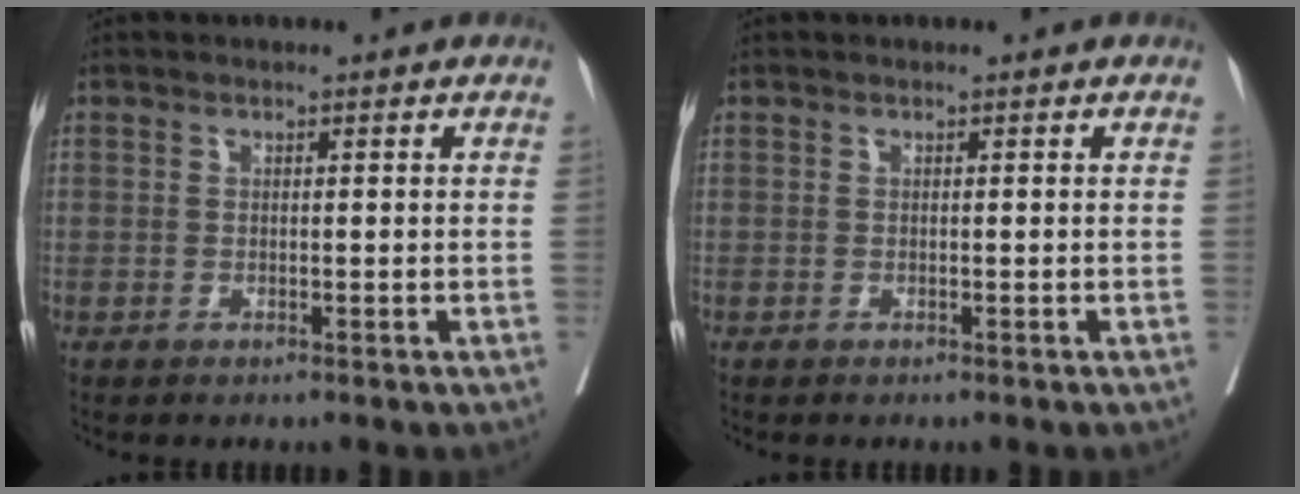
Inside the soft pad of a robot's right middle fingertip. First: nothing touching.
{"total": 0.0}